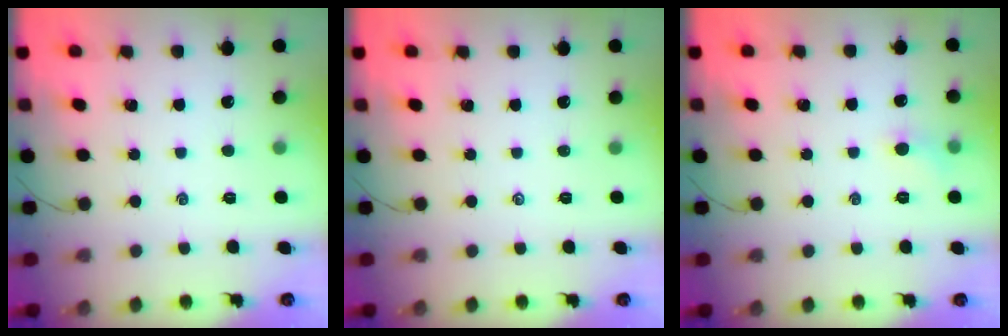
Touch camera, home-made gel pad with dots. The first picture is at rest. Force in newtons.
{"total": 0.0}
{"total": 3.9, "press": 3.7, "slide": 1.3}